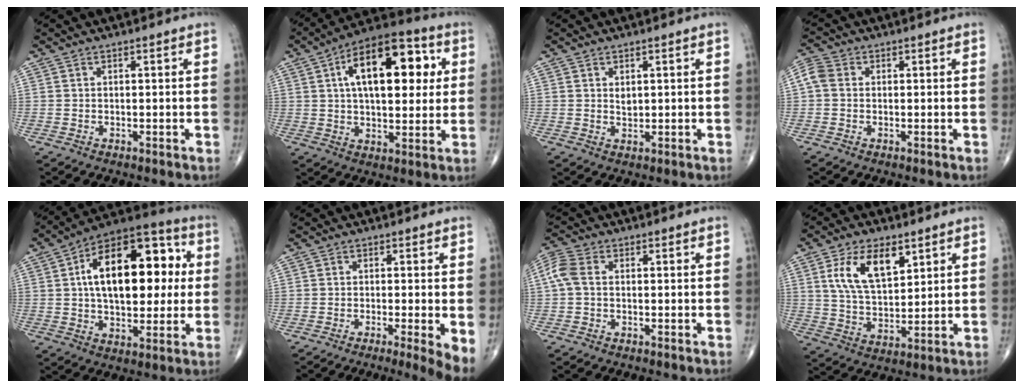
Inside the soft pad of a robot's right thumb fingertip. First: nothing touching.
{"total": 19.4, "force": [5.0, 9.7, 16.0], "torque": [-0.208, 0.015, 0.067]}
{"total": 1.4, "force": [0.6, 0.8, 1.0], "torque": [-0.007, -0.005, 0.011]}
{"total": 3.6, "force": [0.3, 2.9, 2.1], "torque": [-0.046, 0.012, -0.003]}
{"total": 22.9, "force": [3.4, 12.4, 19.0], "torque": [-0.259, 0.024, 0.044]}
{"total": 5.0, "force": [-1.5, 0.2, 4.8], "torque": [-0.082, -0.015, -0.030]}
{"total": 4.8, "force": [0.1, 3.1, 3.6], "torque": [-0.096, 0.015, -0.005]}
{"total": 11.9, "force": [5.2, 6.0, 8.8], "torque": [-0.146, -0.020, 0.103]}